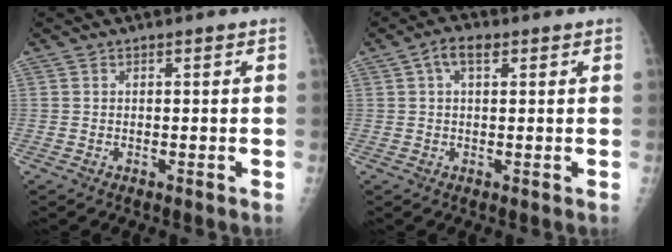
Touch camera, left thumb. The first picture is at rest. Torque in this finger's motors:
{"motor_torque": [0.03, -0.02, -0.18, -0.31, 0.12]}